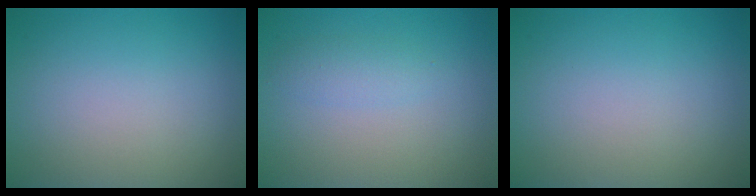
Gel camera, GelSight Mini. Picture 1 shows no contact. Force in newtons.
{"total": 1.5, "press": 1.5, "slide": 0.1}
{"total": 0.0}